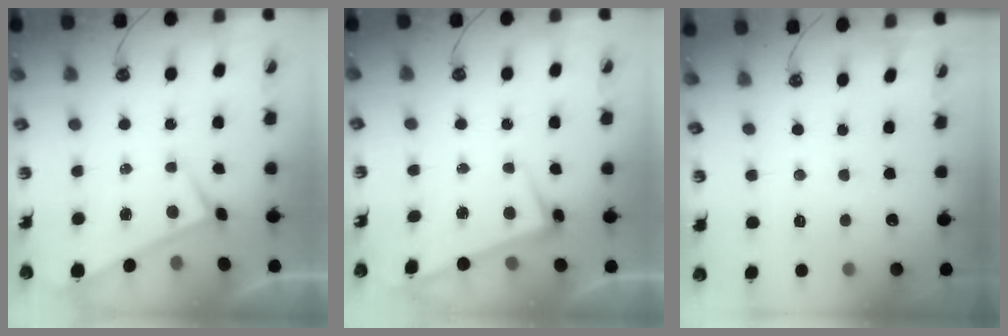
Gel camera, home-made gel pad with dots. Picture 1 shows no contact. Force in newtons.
{"total": 2.6, "press": 2.5, "slide": 0.7}
{"total": 1.1, "press": 1.0, "slide": 0.4}